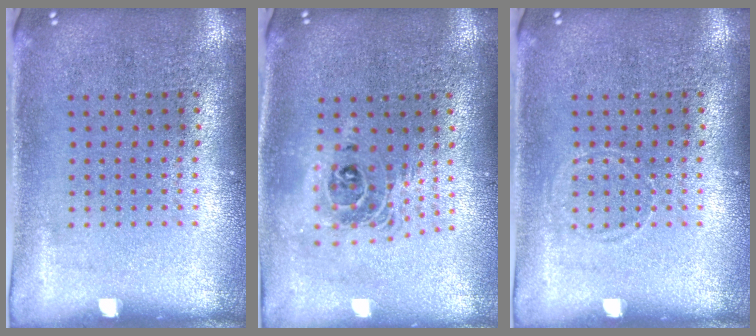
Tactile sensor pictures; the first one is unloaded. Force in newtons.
{"total": 1.8, "press": 1.4, "slide": 1.1}
{"total": 0.6, "press": 0.6, "slide": 0.0}